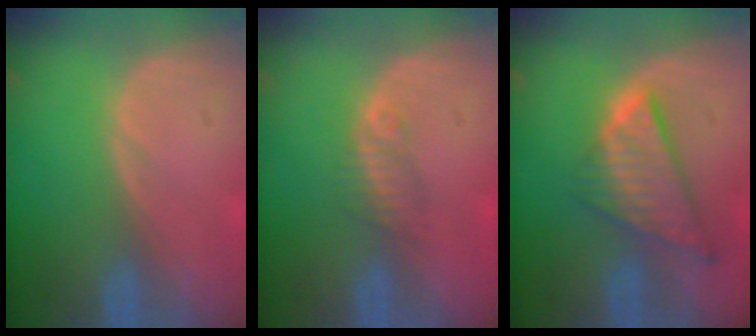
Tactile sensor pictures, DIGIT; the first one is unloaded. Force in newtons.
{"total": 2.2, "press": 1.9, "slide": 1.0}
{"total": 8.6, "press": 7.3, "slide": 4.5}